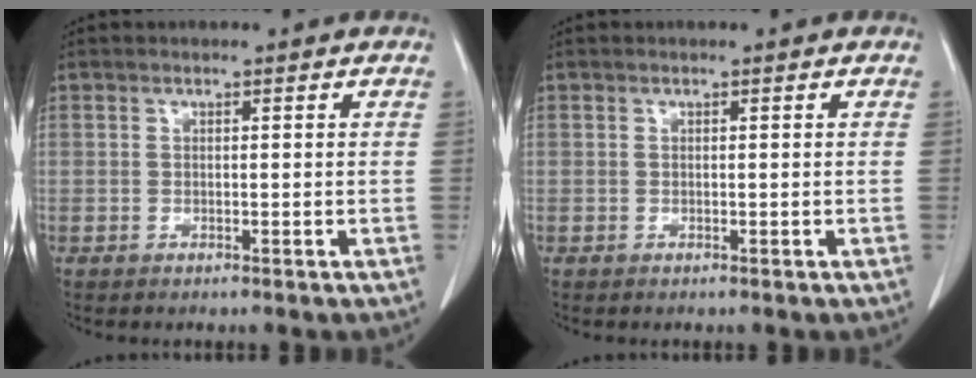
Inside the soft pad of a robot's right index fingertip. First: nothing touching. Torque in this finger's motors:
{"motor_torque": [-0.01, -0.01, 0.00, 0.00]}